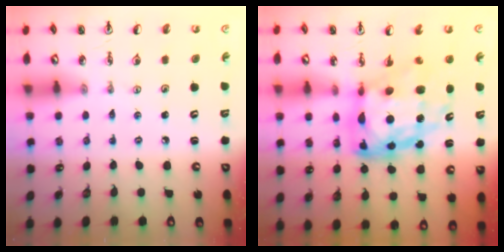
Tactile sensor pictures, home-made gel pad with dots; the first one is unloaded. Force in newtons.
{"total": 15.8, "press": 15.8, "slide": 1.4}